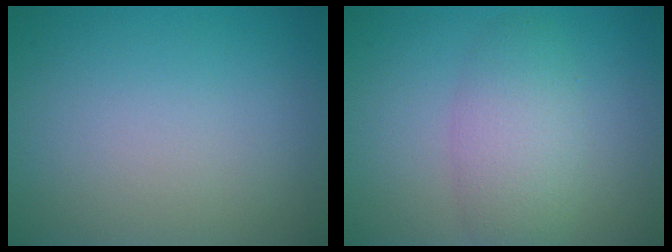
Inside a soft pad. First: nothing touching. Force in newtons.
{"total": 4.0, "press": 4.0, "slide": 0.1}